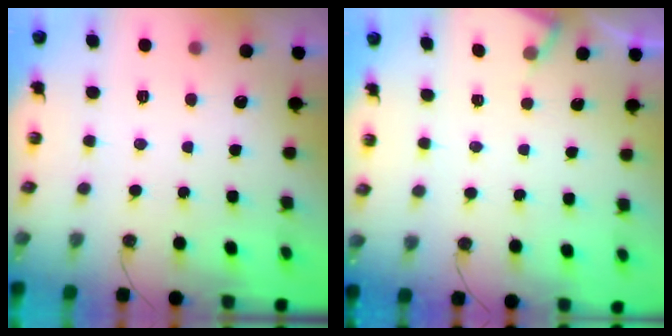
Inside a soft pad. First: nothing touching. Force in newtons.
{"total": 2.8, "press": 2.7, "slide": 0.4}